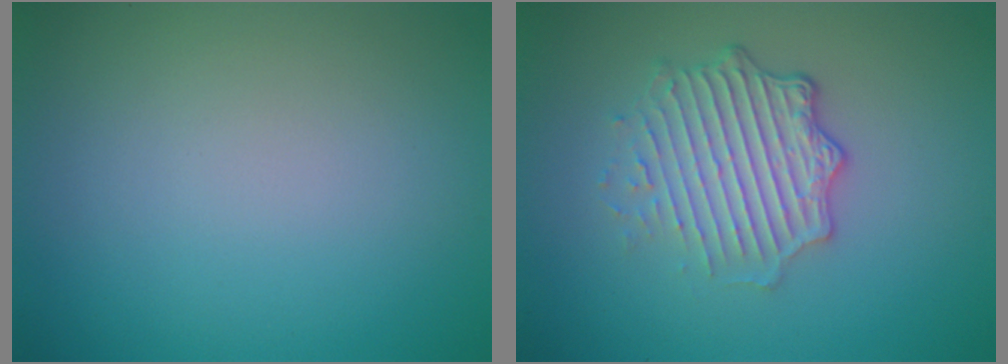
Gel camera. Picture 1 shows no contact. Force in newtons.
{"total": 4.9, "press": 3.5, "slide": 3.3}